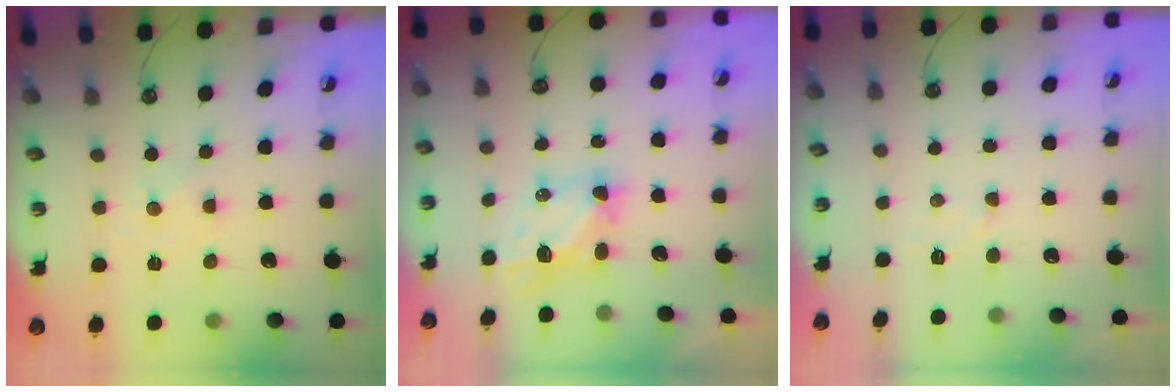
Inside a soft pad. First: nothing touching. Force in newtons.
{"total": 5.5, "press": 5.5, "slide": 0.0}
{"total": 2.9, "press": 2.9, "slide": 0.4}